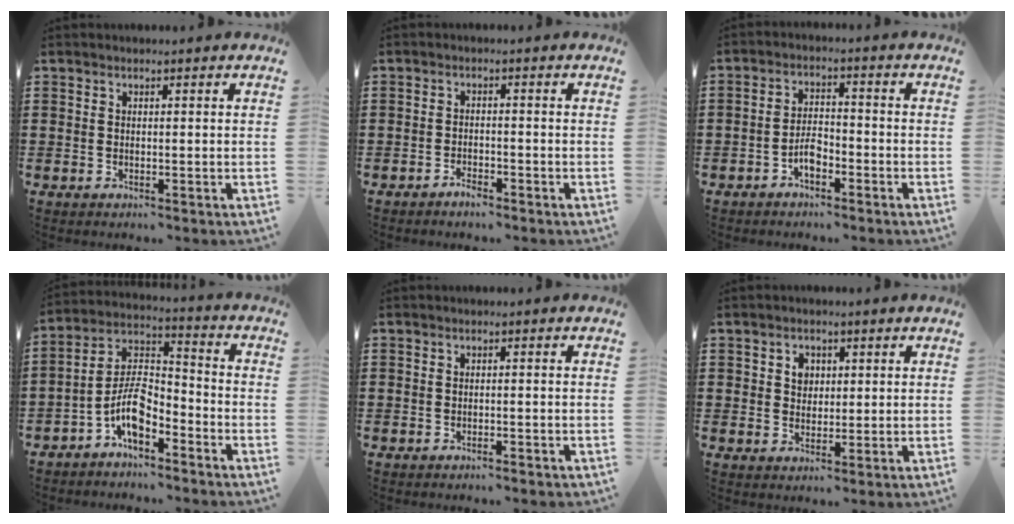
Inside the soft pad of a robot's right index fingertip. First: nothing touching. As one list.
[{"total": 1.6, "force": [-1.6, 0.3, 0.4], "torque": [-0.013, -0.002, -0.030]}, {"total": 3.8, "force": [-2.2, 1.8, 2.6], "torque": [-0.062, 0.003, -0.046]}, {"total": 7.9, "force": [-4.8, 3.3, 5.4], "torque": [-0.128, -0.007, -0.098]}, {"total": 0.7, "force": [-0.7, 0.0, 0.2], "torque": [-0.006, -0.002, -0.014]}, {"total": 2.4, "force": [0.8, 2.0, 1.1], "torque": [-0.029, 0.012, 0.012]}]